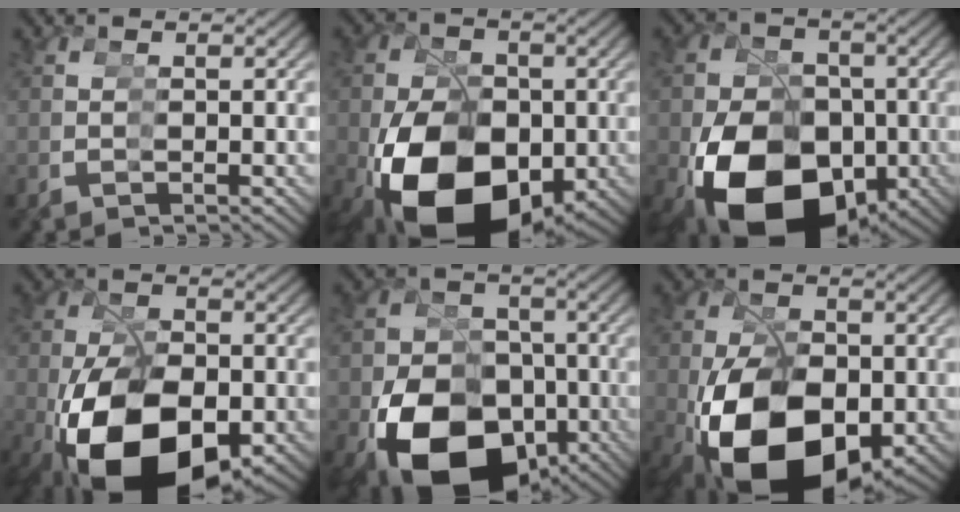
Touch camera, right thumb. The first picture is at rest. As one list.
[{"total": 13.9, "force": [-3.3, 9.2, 9.9], "torque": [-0.176, -0.036, -0.030]}, {"total": 15.9, "force": [-4.3, 10.8, 10.9], "torque": [-0.193, -0.046, -0.041]}, {"total": 11.2, "force": [-3.5, 6.4, 8.4], "torque": [-0.162, -0.025, -0.037]}, {"total": 13.7, "force": [-4.4, 9.5, 8.8], "torque": [-0.146, -0.045, -0.043]}, {"total": 12.7, "force": [-3.4, 7.9, 9.3], "torque": [-0.183, -0.039, -0.031]}]